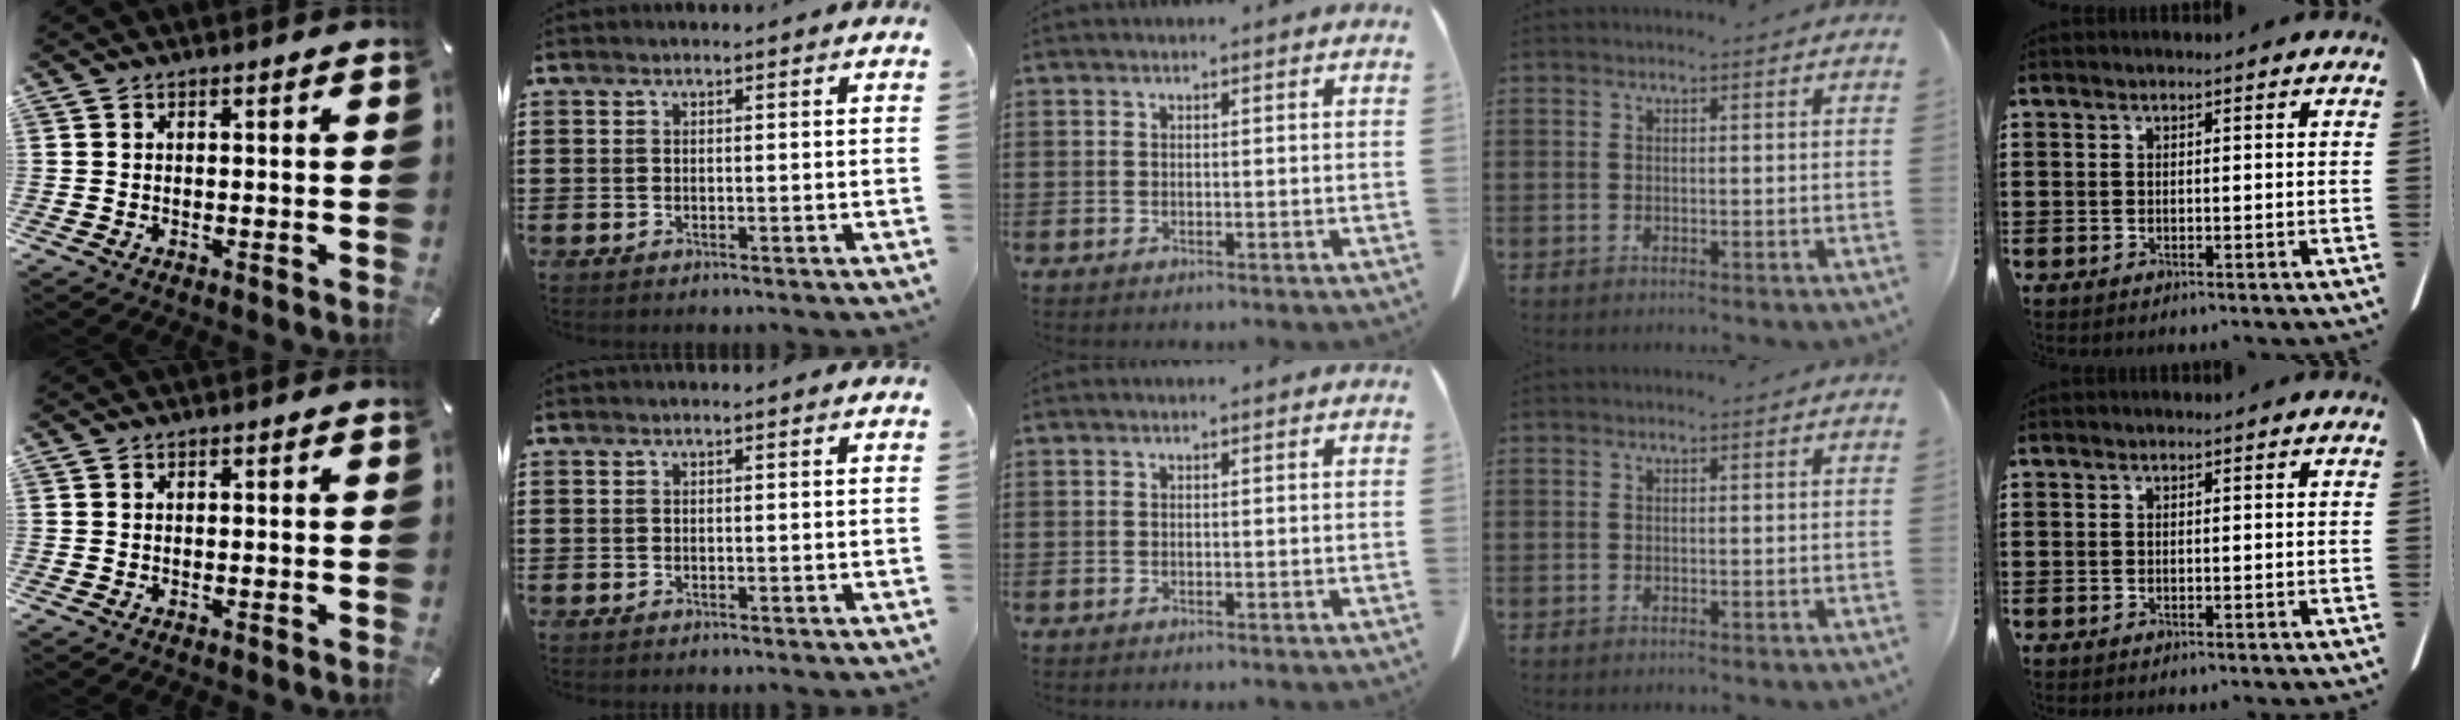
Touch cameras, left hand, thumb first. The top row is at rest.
{}